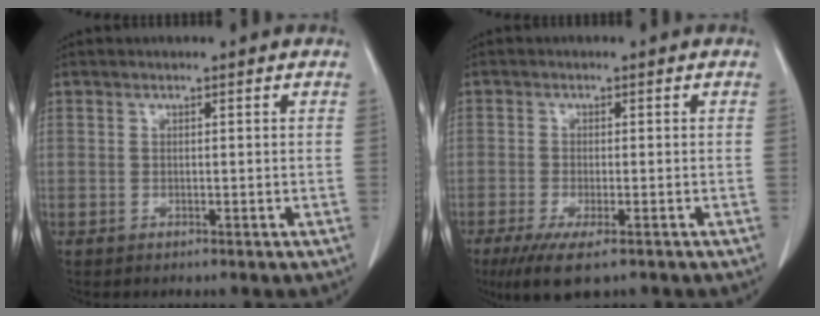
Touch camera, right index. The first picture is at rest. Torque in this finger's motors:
{"motor_torque": [0.56, -0.51, 0.32, 0.07]}